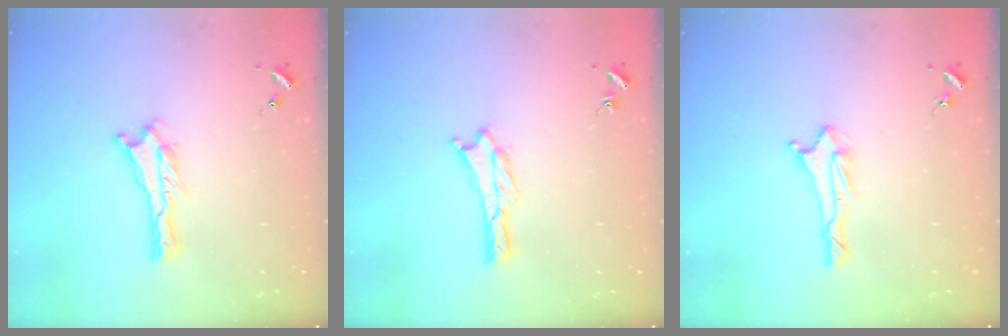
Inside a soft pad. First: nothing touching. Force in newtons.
{"total": 0.0}
{"total": 1.7, "press": 1.6, "slide": 0.6}